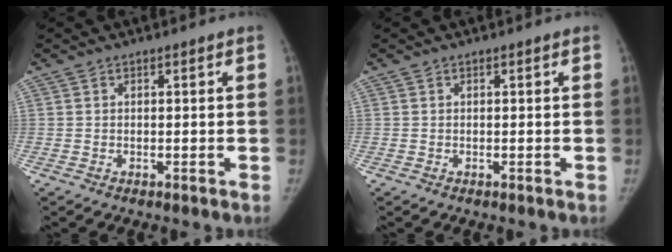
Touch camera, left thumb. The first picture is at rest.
{"total": 0.0}